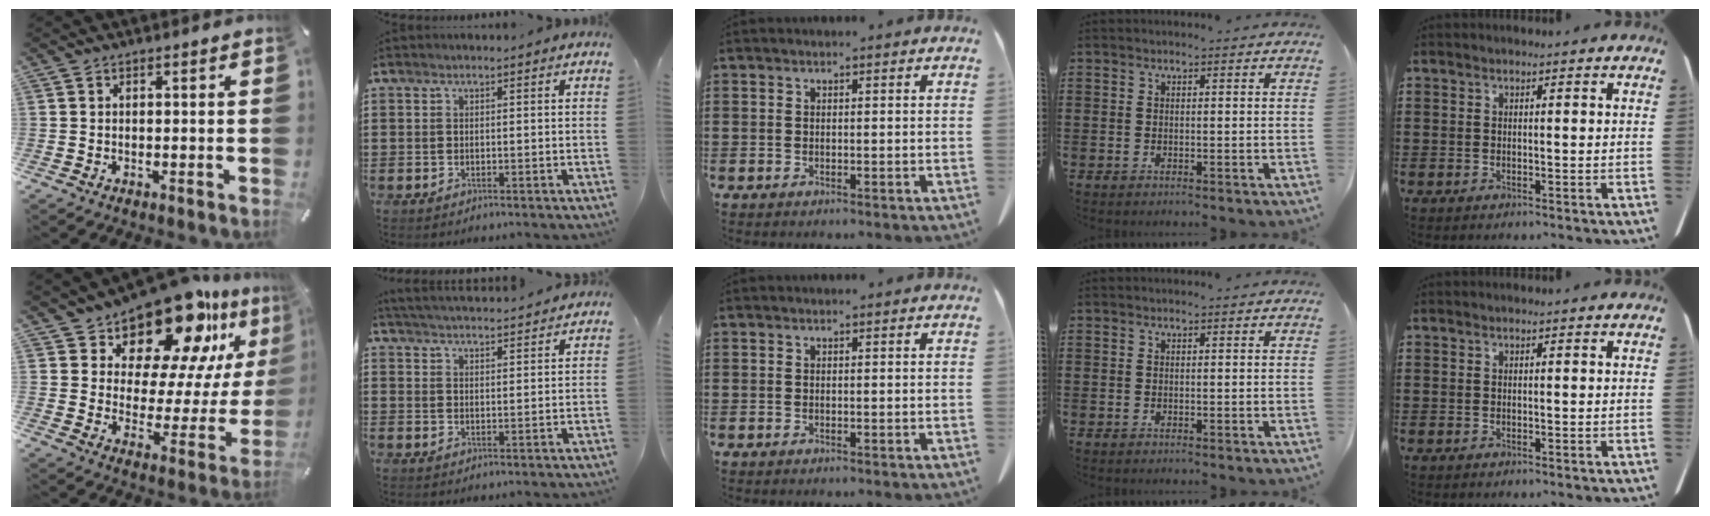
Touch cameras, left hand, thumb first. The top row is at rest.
{"thumb": {"total": 18.9, "force": [15.6, 8.0, 7.2], "torque": [-0.113, -0.141, 0.265]}, "index": {"total": 3.7, "force": [3.6, -0.4, 0.4], "torque": [-0.019, -0.019, 0.064]}}